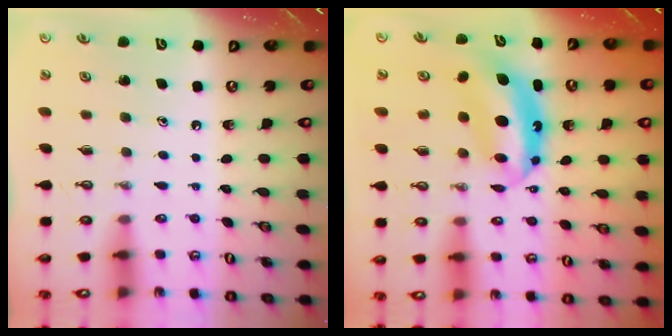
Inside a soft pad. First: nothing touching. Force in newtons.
{"total": 8.1, "press": 8.1, "slide": 0.7}